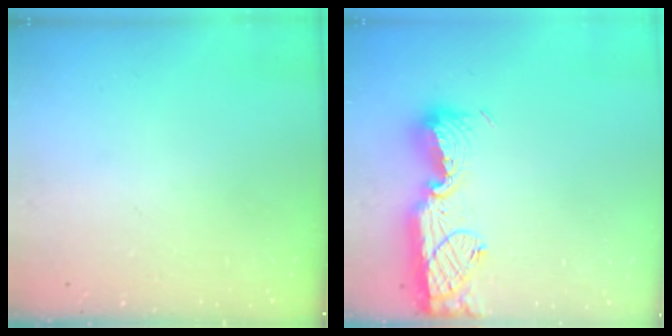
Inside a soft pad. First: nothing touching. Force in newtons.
{"total": 12.9, "press": 12.8, "slide": 1.2}